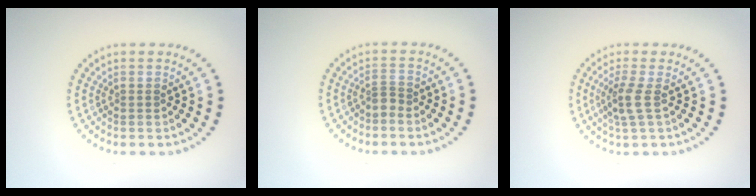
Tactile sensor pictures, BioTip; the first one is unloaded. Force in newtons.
{"total": 0.9, "press": 0.6, "slide": 0.6}
{"total": 2.3, "press": 1.8, "slide": 1.4}